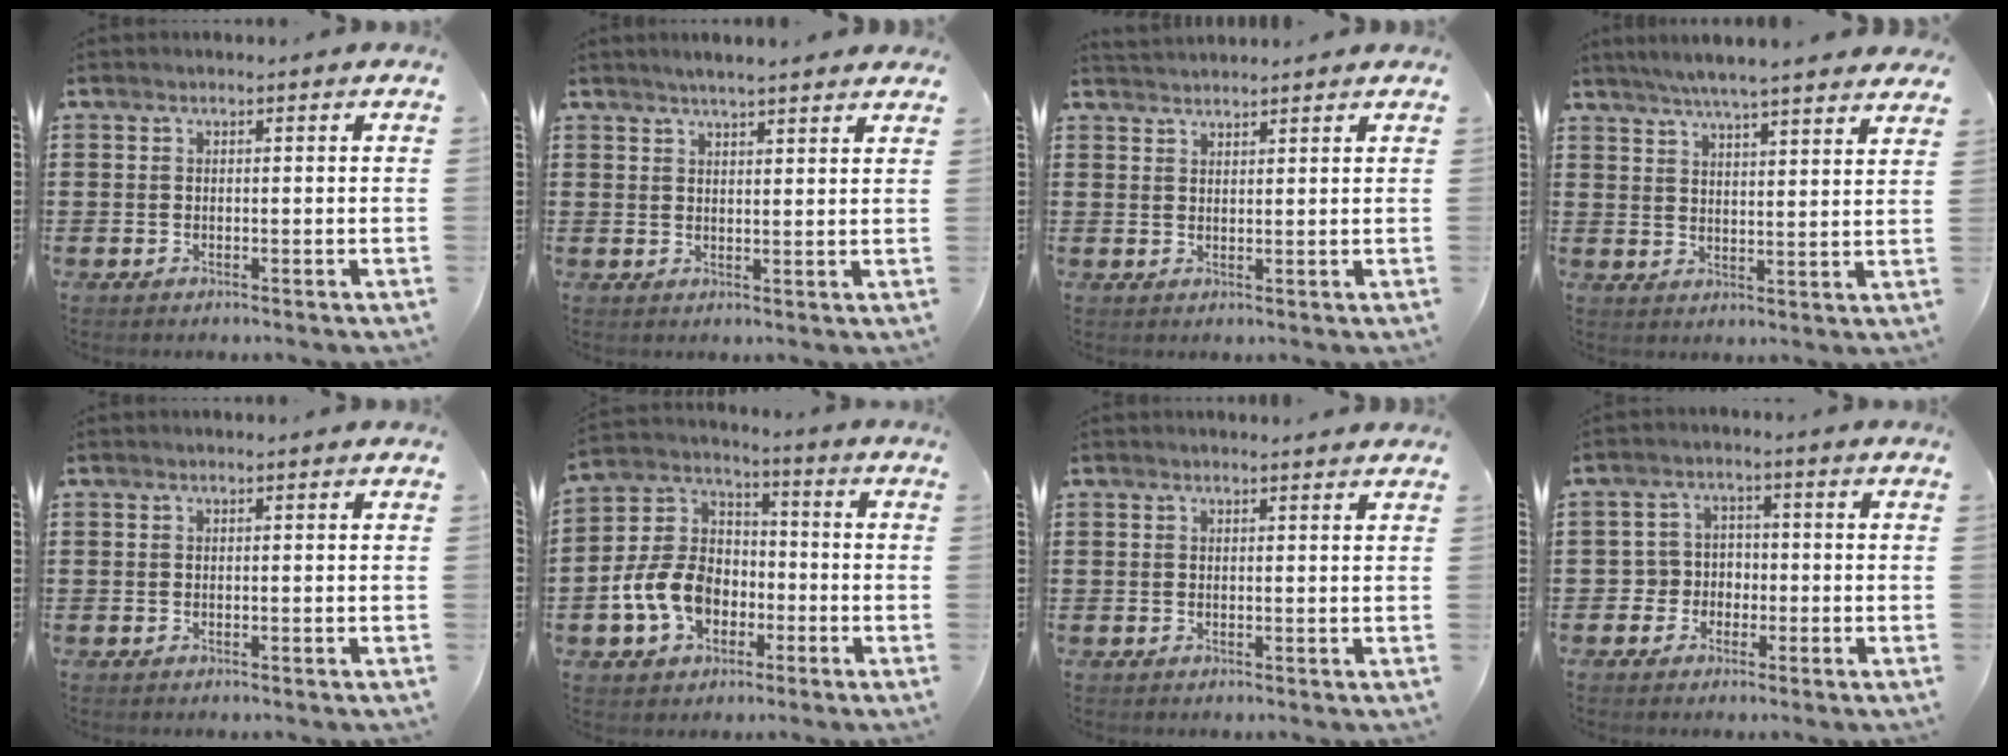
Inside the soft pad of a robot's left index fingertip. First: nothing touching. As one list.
[{"total": 2.7, "force": [2.5, -0.2, 0.8], "torque": [-0.023, -0.003, 0.045]}, {"total": 1.8, "force": [1.8, 0.0, 0.0], "torque": [-0.005, 0.002, 0.037]}, {"total": 5.2, "force": [4.8, -0.6, 1.8], "torque": [-0.051, -0.021, 0.084]}, {"total": 0.0}, {"total": 10.2, "force": [-3.5, 7.7, 5.7], "torque": [-0.162, 0.015, -0.073]}, {"total": 0.9, "force": [0.9, 0.0, 0.2], "torque": [-0.006, -0.001, 0.018]}, {"total": 3.7, "force": [-1.5, 3.3, 0.8], "torque": [-0.037, 0.003, -0.038]}]